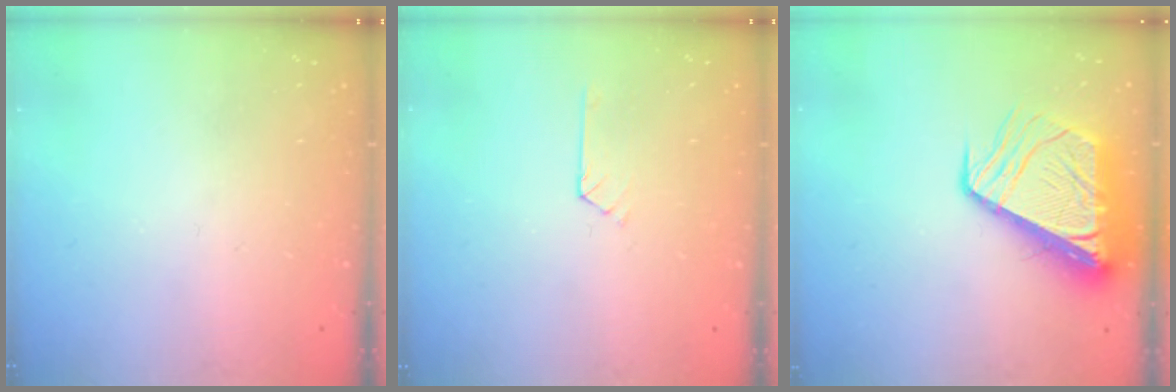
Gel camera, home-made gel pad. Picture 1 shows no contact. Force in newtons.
{"total": 2.7, "press": 2.7, "slide": 0.4}
{"total": 11.8, "press": 11.7, "slide": 1.5}